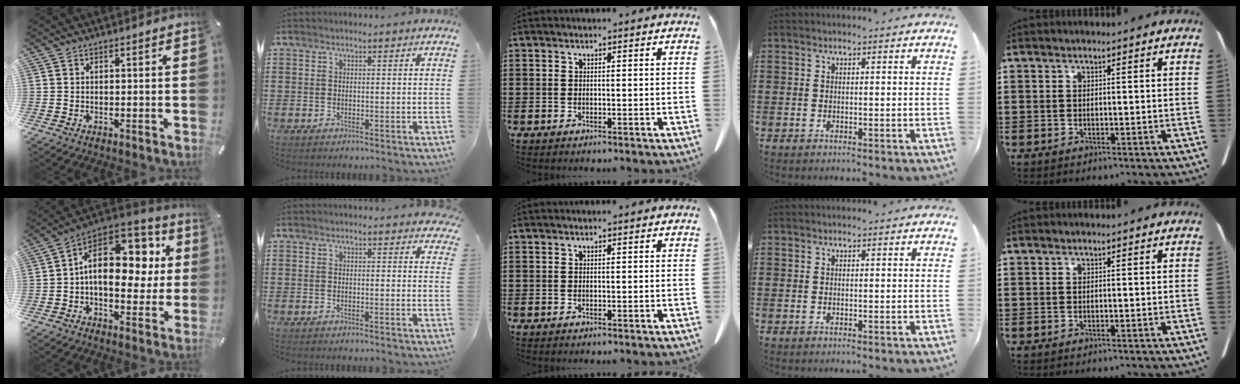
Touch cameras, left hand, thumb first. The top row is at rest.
{"thumb": {"total": 17.7, "force": [3.8, 11.7, 12.8], "torque": [-0.183, -0.015, 0.068]}, "index": {"total": 1.3, "force": [1.2, 0.3, 0.4], "torque": [-0.003, 0.000, 0.022]}}